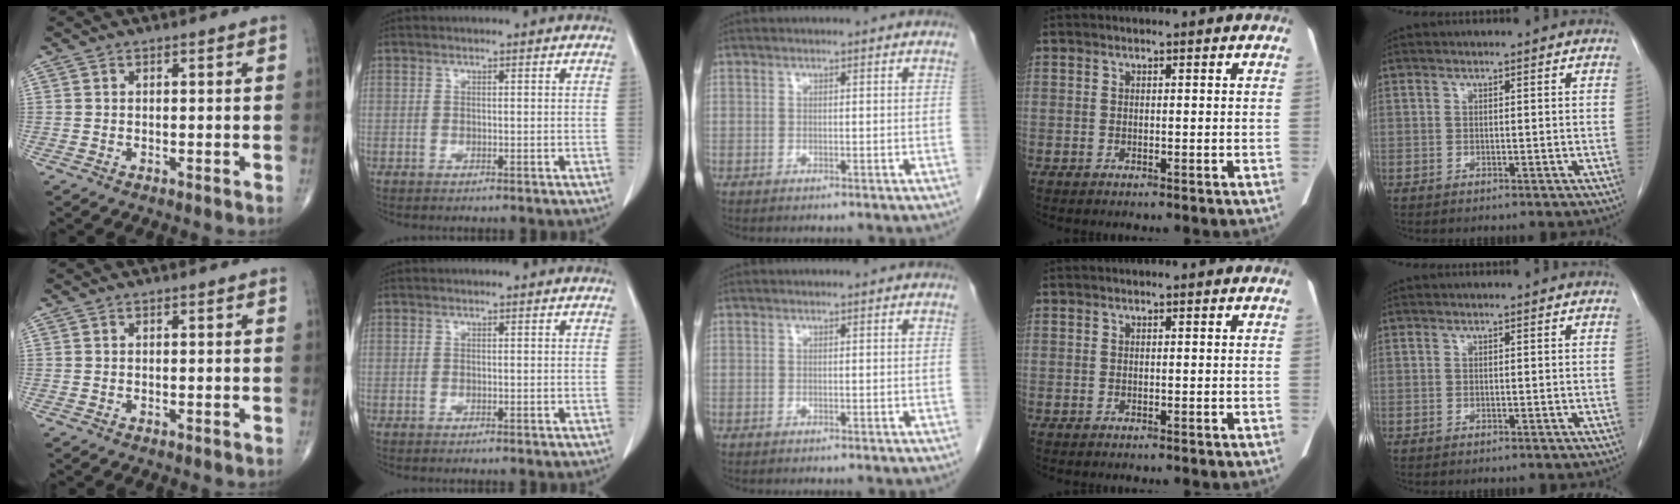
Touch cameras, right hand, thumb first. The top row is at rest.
{}